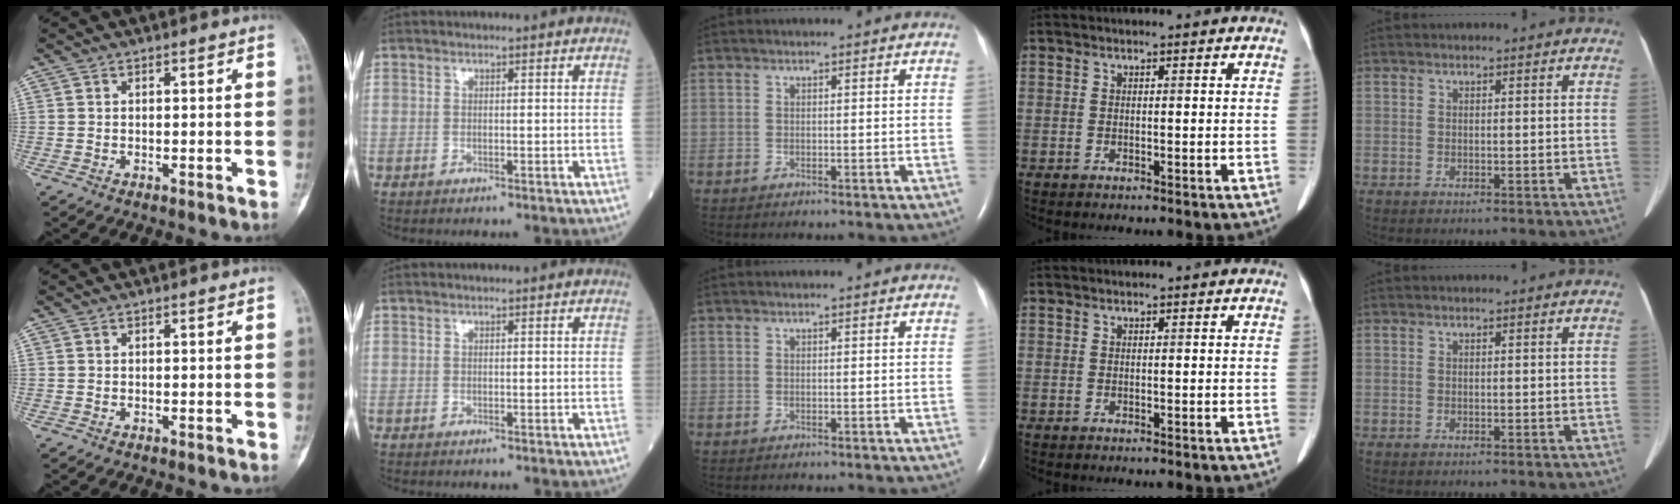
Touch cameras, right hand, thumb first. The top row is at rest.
{}